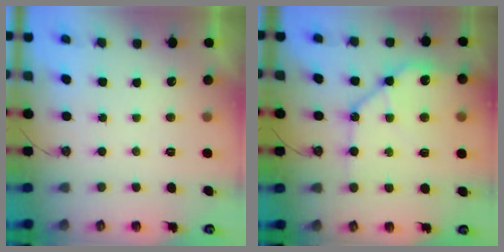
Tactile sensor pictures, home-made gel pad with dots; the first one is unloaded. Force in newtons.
{"total": 13.4, "press": 13.3, "slide": 1.8}